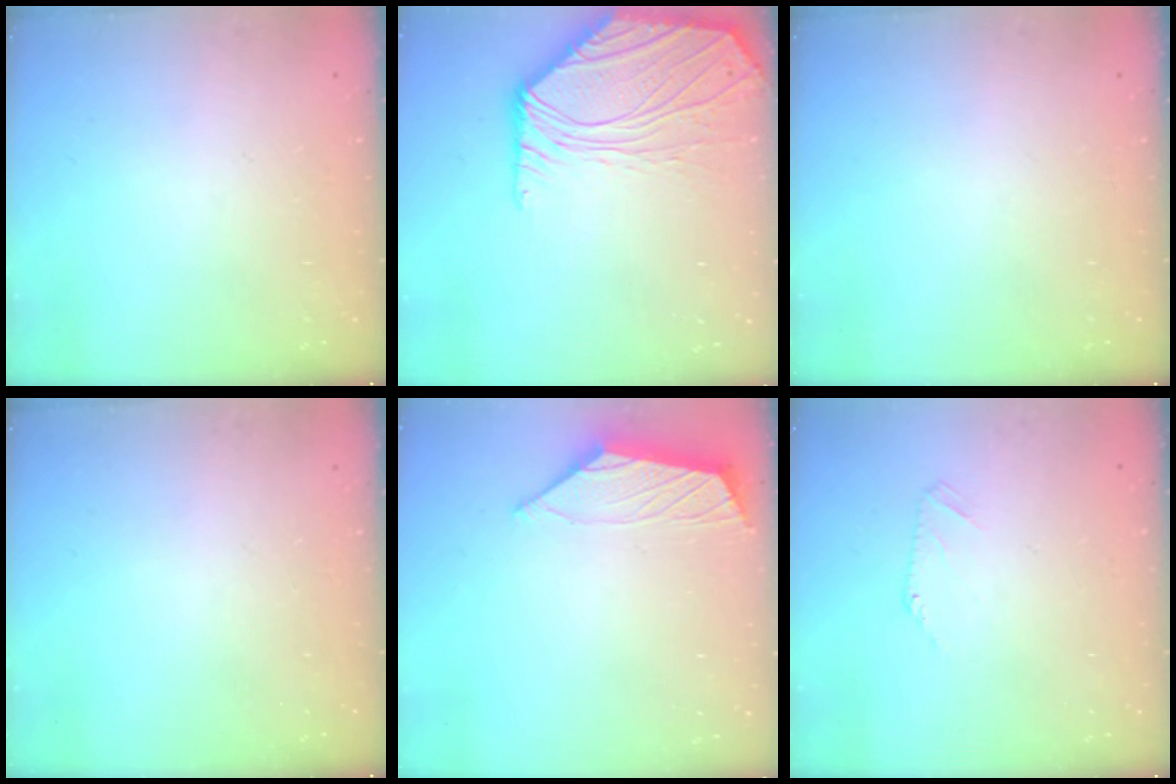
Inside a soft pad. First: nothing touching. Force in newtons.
{"total": 8.1, "press": 8.0, "slide": 1.2}
{"total": 0.0}
{"total": 0.0}
{"total": 2.3, "press": 2.3, "slide": 0.5}
{"total": 2.3, "press": 2.2, "slide": 0.5}